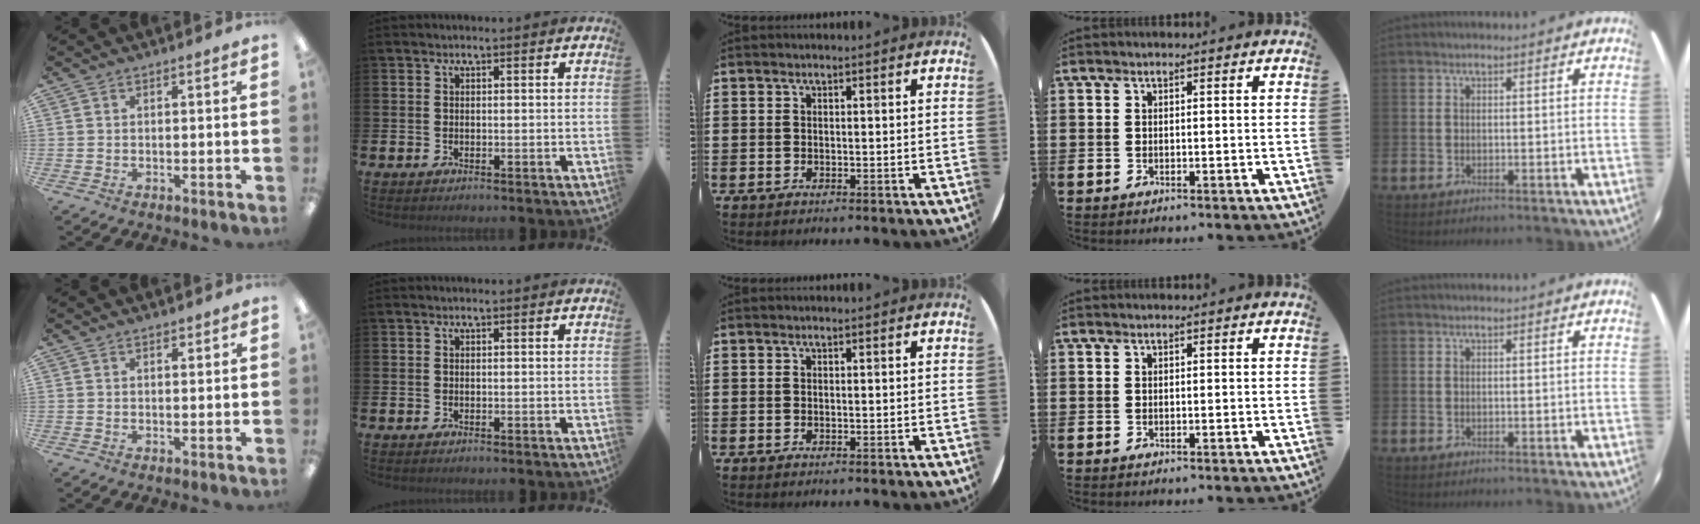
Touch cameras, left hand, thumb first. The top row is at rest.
{"thumb": {"total": 1.4, "force": [1.0, 0.7, 0.5], "torque": [-0.012, 0.001, 0.019]}}